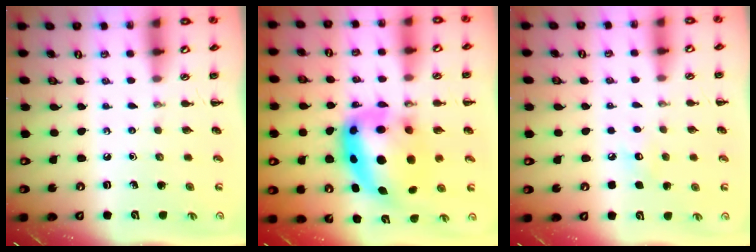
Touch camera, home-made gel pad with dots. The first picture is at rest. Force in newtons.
{"total": 14.2, "press": 13.7, "slide": 3.5}
{"total": 4.8, "press": 4.6, "slide": 1.2}